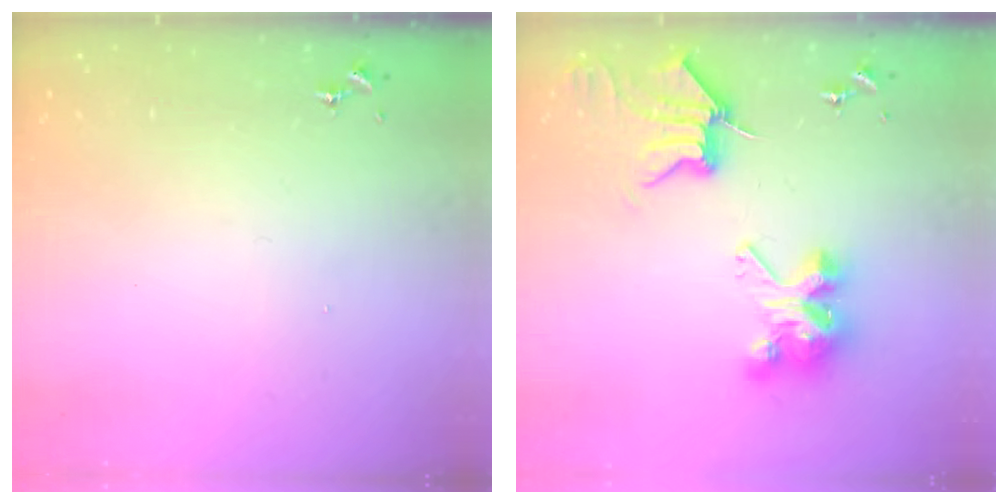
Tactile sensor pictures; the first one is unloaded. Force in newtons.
{"total": 9.7, "press": 9.6, "slide": 1.1}